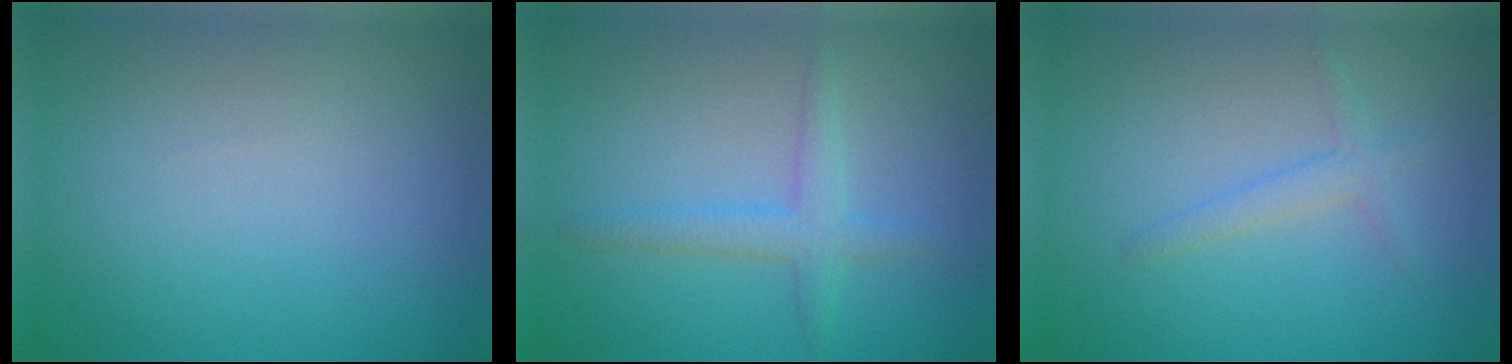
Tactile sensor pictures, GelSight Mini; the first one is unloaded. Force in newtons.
{"total": 2.3, "press": 2.3, "slide": 0.1}
{"total": 1.6, "press": 1.6, "slide": 0.1}